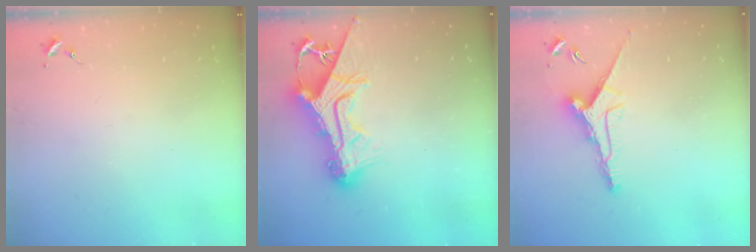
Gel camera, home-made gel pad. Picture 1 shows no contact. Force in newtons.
{"total": 17.0, "press": 16.9, "slide": 1.8}
{"total": 11.3, "press": 11.3, "slide": 0.1}